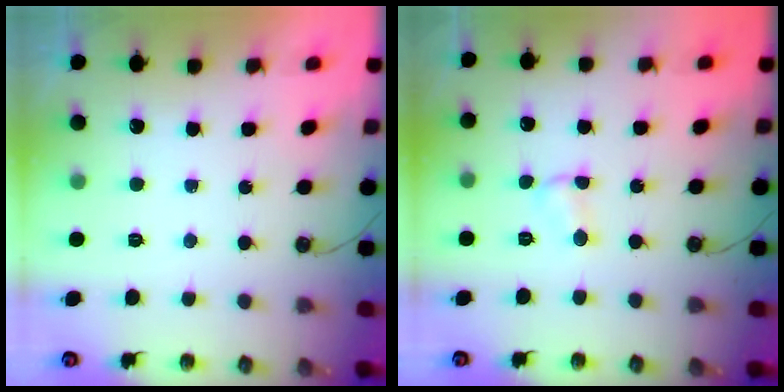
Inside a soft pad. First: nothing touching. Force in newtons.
{"total": 3.3, "press": 3.3, "slide": 0.4}